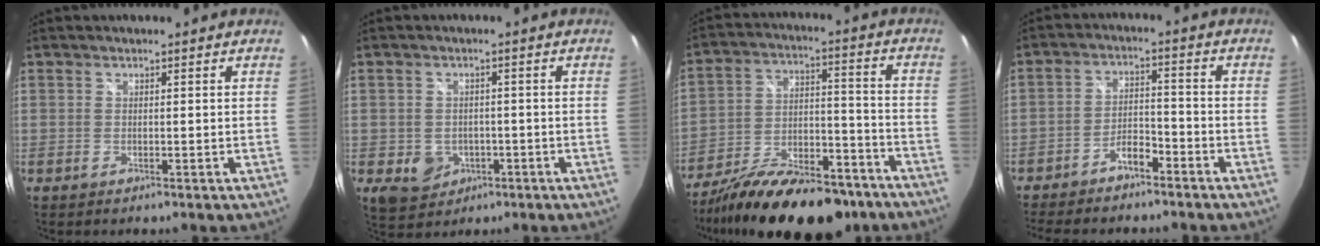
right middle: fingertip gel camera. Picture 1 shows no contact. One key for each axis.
{"total": 6.1, "fx": -2.1, "fy": 5.2, "fz": 2.5, "tx": -0.059, "ty": -0.001, "tz": -0.017}
{"total": 23.0, "fx": -17.4, "fy": 8.1, "fz": 12.7, "tx": -0.220, "ty": -0.014, "tz": -0.262}
{"total": 7.7, "fx": -6.5, "fy": 2.3, "fz": 3.6, "tx": -0.082, "ty": 0.014, "tz": -0.108}